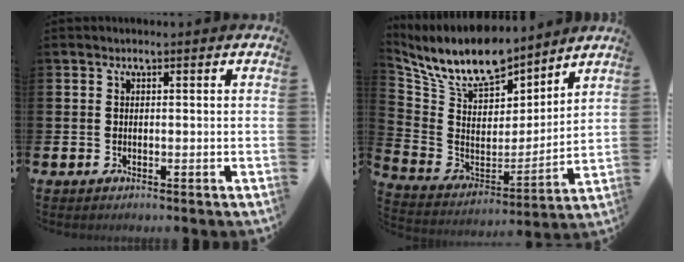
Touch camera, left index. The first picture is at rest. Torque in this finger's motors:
{"motor_torque": [1.09, -1.05, 0.42, 0.21]}